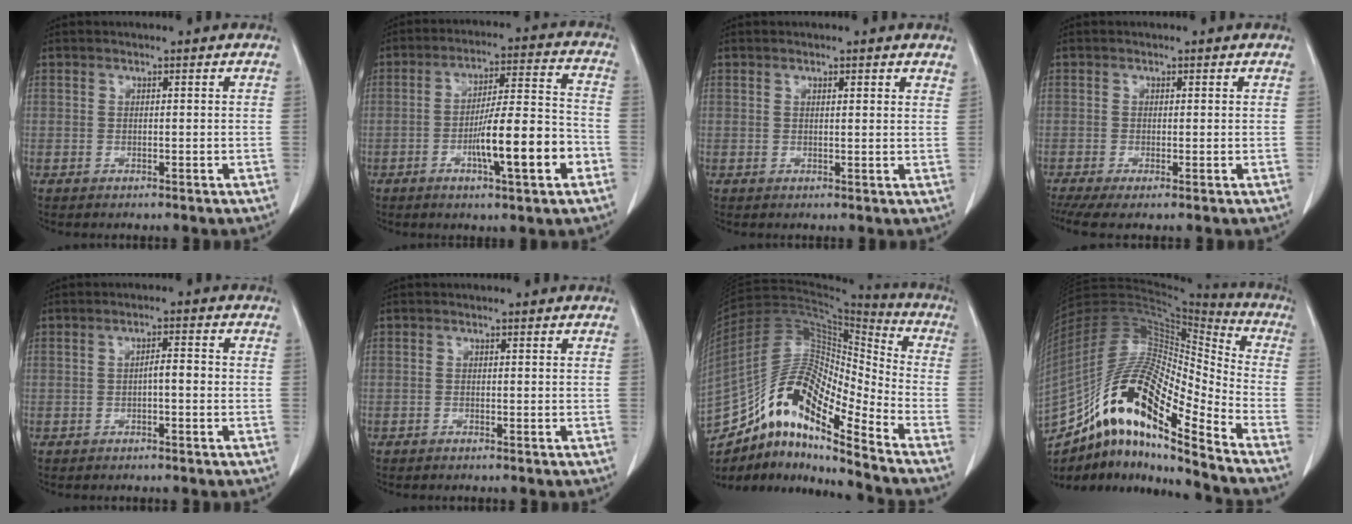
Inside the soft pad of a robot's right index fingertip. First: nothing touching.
{"total": 12.6, "force": [-4.5, 1.2, 11.7], "torque": [-0.188, 0.007, -0.069]}
{"total": 2.4, "force": [1.8, 0.4, 1.5], "torque": [-0.021, 0.002, 0.018]}
{"total": 4.0, "force": [-2.2, 0.8, 3.2], "torque": [-0.062, -0.006, -0.039]}
{"total": 2.5, "force": [-0.5, 0.5, 2.4], "torque": [-0.036, 0.006, -0.007]}
{"total": 0.0}
{"total": 17.5, "force": [-12.3, 3.2, 12.1], "torque": [-0.223, 0.039, -0.216]}
{"total": 21.9, "force": [-13.8, 4.0, 16.6], "torque": [-0.345, 0.007, -0.250]}